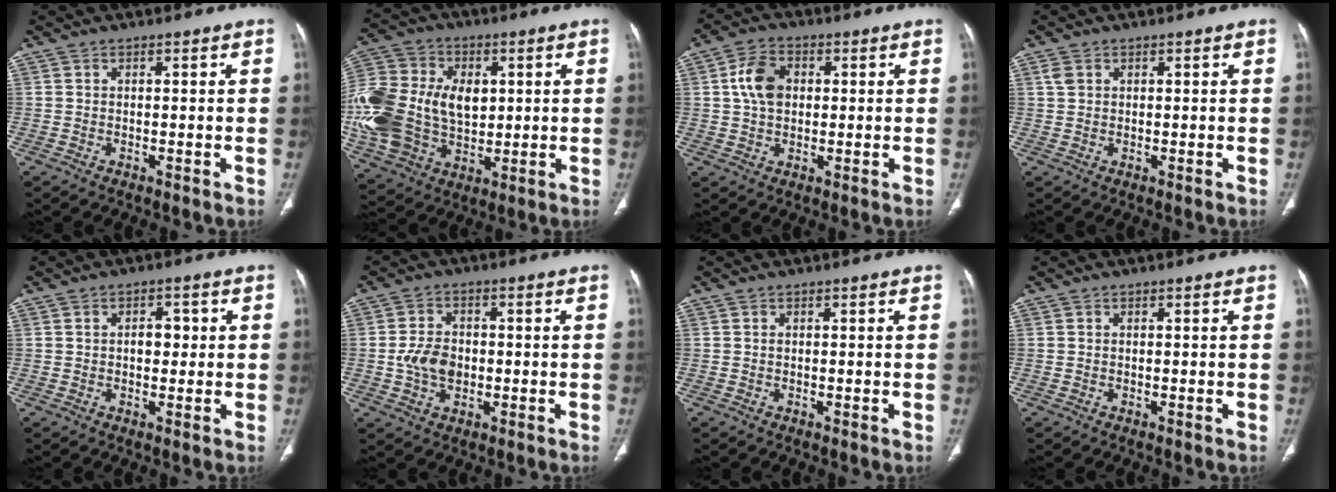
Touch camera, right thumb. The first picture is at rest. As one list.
[{"total": 26.1, "force": [1.3, 18.5, 18.3], "torque": [-0.403, 0.010, 0.040]}, {"total": 7.3, "force": [1.2, 5.2, 4.9], "torque": [-0.082, 0.006, 0.018]}, {"total": 1.5, "force": [1.0, 0.6, 0.9], "torque": [-0.022, 0.006, 0.028]}, {"total": 3.2, "force": [0.3, 2.2, 2.4], "torque": [-0.020, 0.005, 0.002]}, {"total": 5.6, "force": [-0.7, 4.0, 3.9], "torque": [-0.064, 0.006, -0.015]}, {"total": 0.0}, {"total": 0.0}]